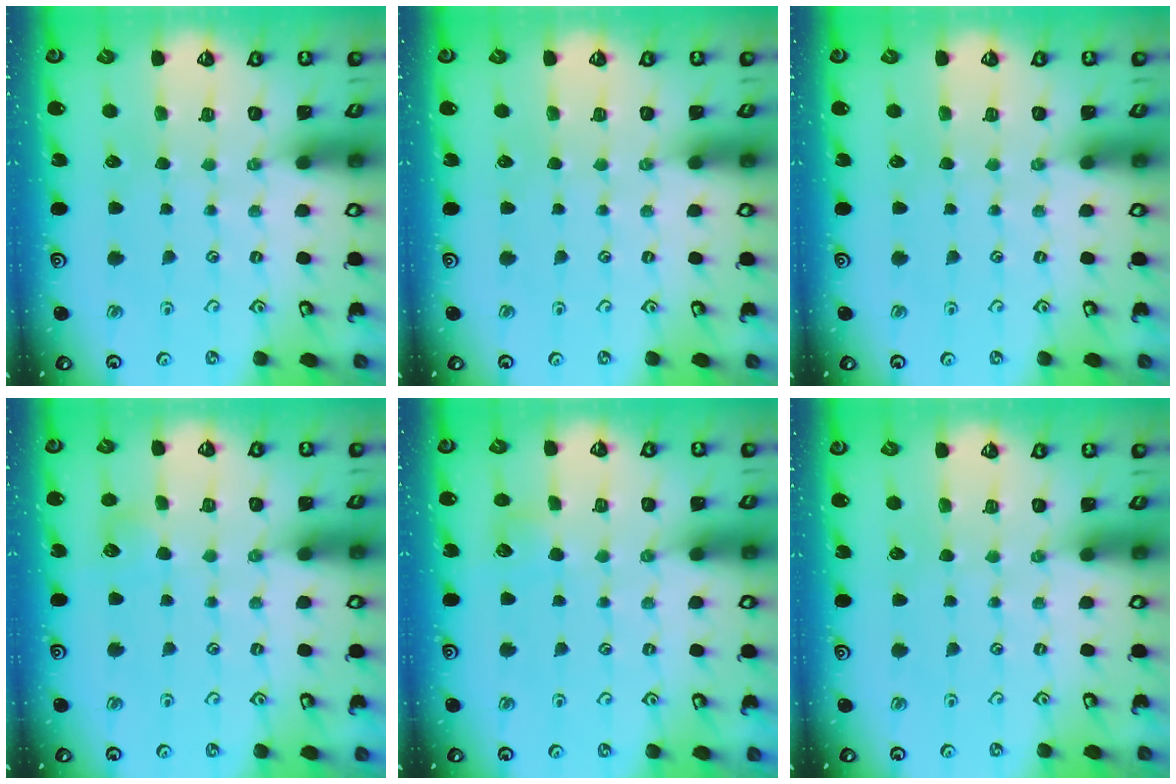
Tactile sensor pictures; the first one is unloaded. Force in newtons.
{"total": 0.0}
{"total": 0.0}
{"total": 6.5, "press": 6.4, "slide": 0.9}
{"total": 5.0, "press": 5.0, "slide": 0.6}
{"total": 0.0}